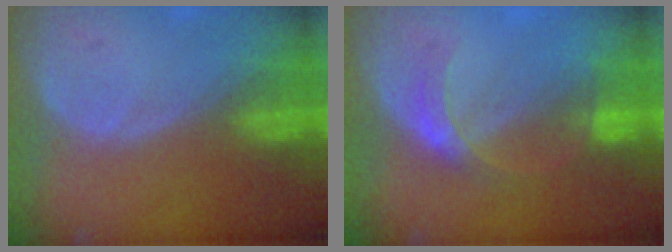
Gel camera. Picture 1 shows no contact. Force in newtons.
{"total": 3.7, "press": 3.6, "slide": 0.3}